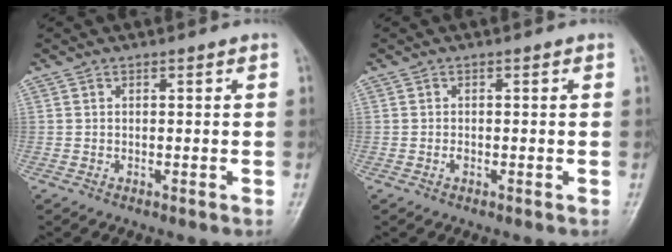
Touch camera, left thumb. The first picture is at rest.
{"total": 0.8, "force": [-0.3, 0.5, 0.6], "torque": [-0.006, 0.001, -0.007]}